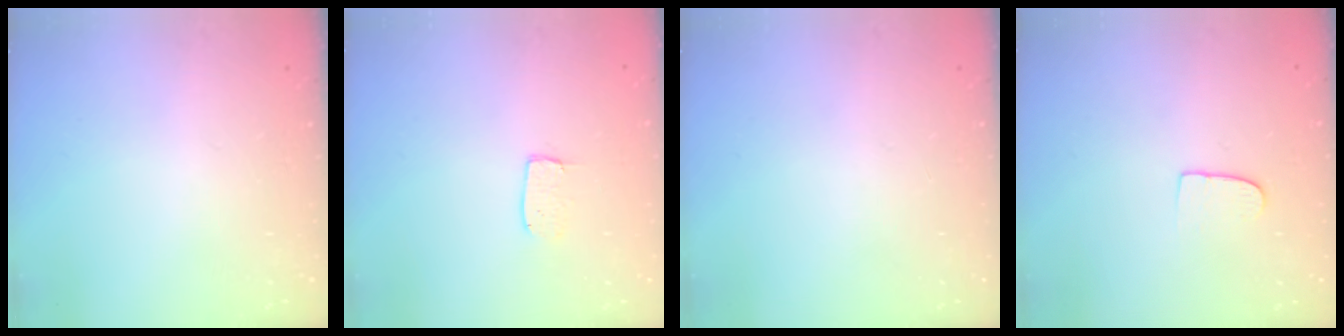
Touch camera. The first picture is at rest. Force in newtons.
{"total": 3.9, "press": 3.9, "slide": 0.3}
{"total": 0.0}
{"total": 7.3, "press": 7.2, "slide": 0.5}